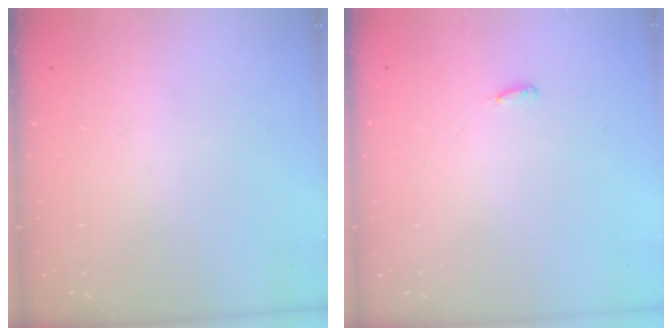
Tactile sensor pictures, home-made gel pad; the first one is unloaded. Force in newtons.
{"total": 2.7, "press": 2.6, "slide": 0.9}